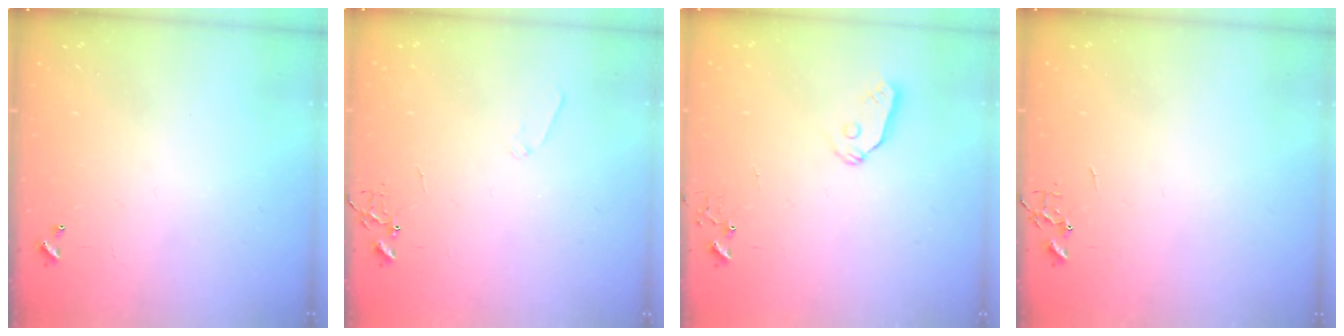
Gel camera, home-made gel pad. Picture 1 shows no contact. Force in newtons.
{"total": 5.9, "press": 5.9, "slide": 0.4}
{"total": 6.5, "press": 6.5, "slide": 0.2}
{"total": 0.0}